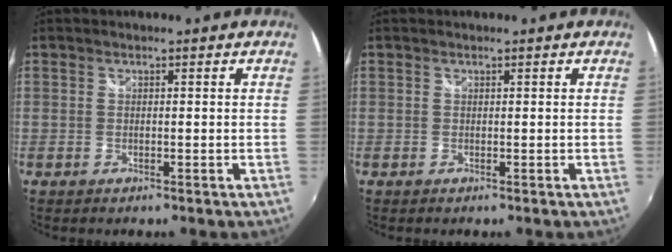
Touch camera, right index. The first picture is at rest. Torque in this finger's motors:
{"motor_torque": [-0.39, 0.27, 0.04, 0.00]}